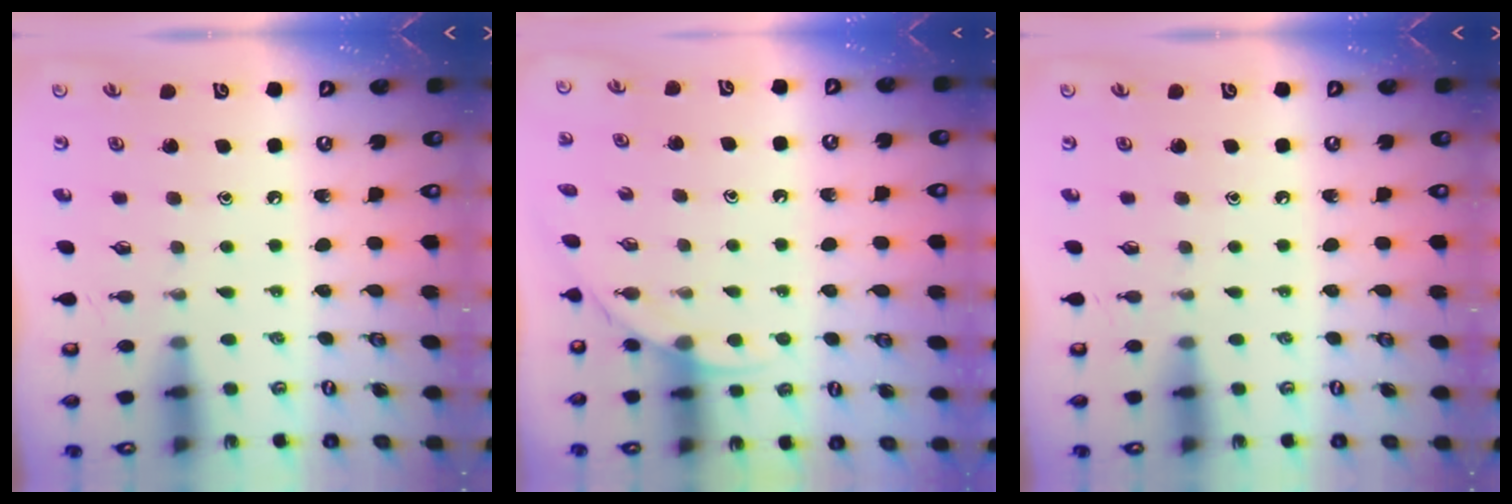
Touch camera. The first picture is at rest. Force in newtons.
{"total": 3.4, "press": 3.4, "slide": 0.2}
{"total": 0.0}